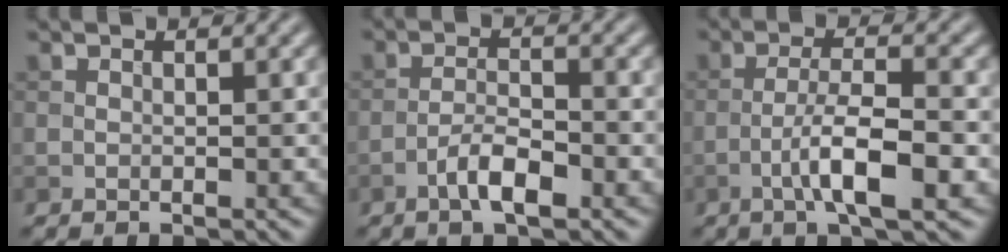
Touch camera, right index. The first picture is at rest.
{"total": 3.3, "force": [-1.9, 0.9, 2.6], "torque": [-0.050, 0.008, -0.039]}
{"total": 5.6, "force": [-2.2, 1.2, 5.0], "torque": [-0.089, 0.007, -0.041]}